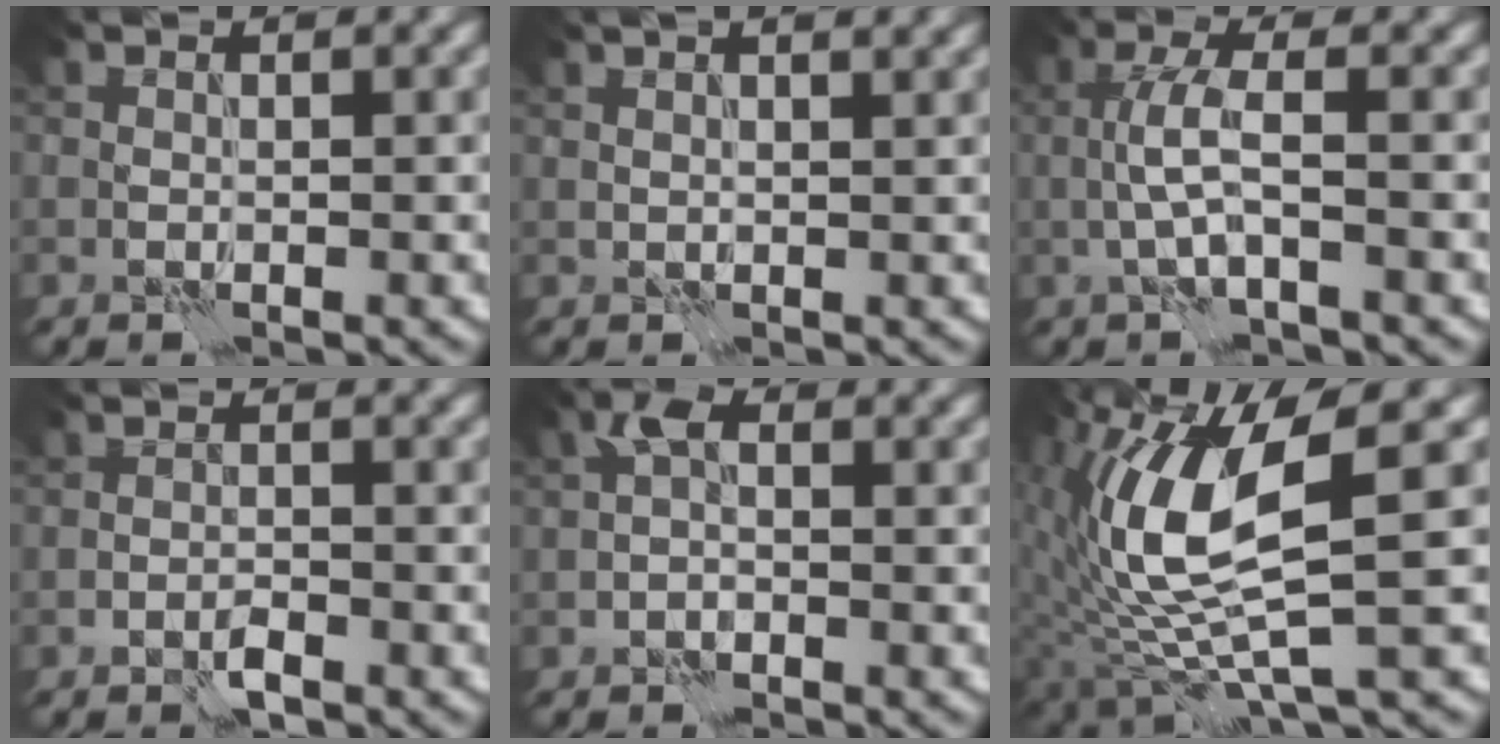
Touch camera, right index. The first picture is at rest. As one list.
[{"total": 5.3, "force": [3.6, 2.1, 3.2], "torque": [-0.032, 0.034, 0.030]}, {"total": 3.2, "force": [-0.6, 0.5, 3.0], "torque": [-0.065, 0.010, -0.018]}, {"total": 1.5, "force": [-1.0, 0.6, 0.9], "torque": [-0.016, 0.003, -0.020]}, {"total": 2.0, "force": [0.0, 1.2, 1.6], "torque": [-0.030, 0.006, -0.008]}, {"total": 10.2, "force": [1.2, 3.0, 9.7], "torque": [-0.213, -0.008, 0.027]}]